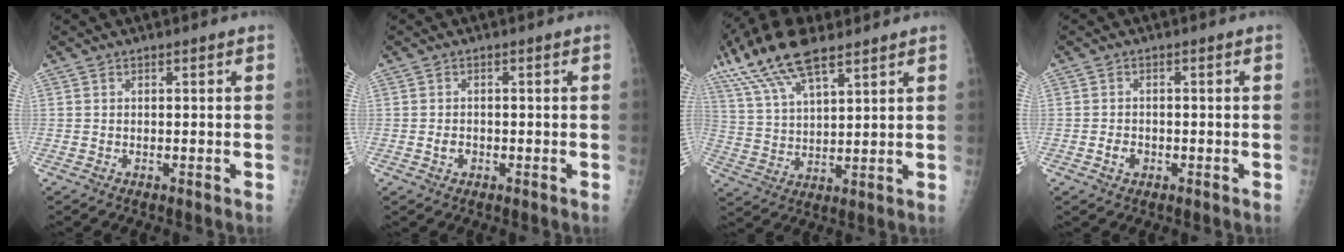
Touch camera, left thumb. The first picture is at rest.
{"total": 1.6, "force": [-0.4, 1.3, 0.8], "torque": [-0.010, 0.003, -0.006]}
{"total": 15.0, "force": [9.9, 5.5, 9.8], "torque": [-0.186, -0.010, 0.193]}
{"total": 2.1, "force": [-0.7, 1.7, 1.1], "torque": [-0.011, 0.004, -0.011]}